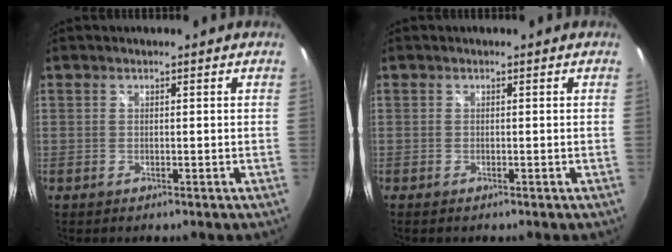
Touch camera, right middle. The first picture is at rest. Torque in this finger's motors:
{"motor_torque": [1.01, -1.13, 0.19, 0.14]}